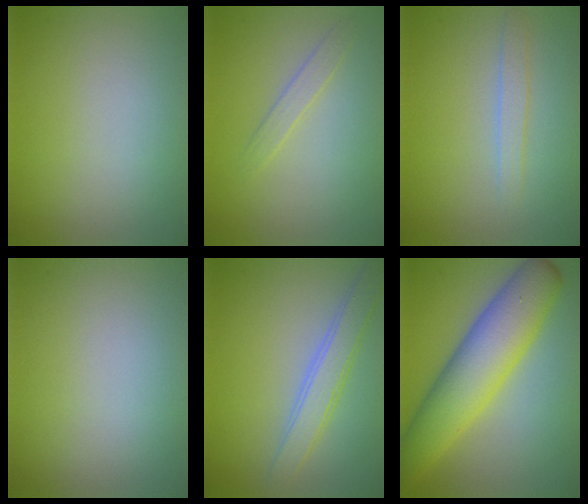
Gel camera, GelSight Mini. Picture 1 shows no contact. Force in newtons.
{"total": 1.2, "press": 1.2, "slide": 0.1}
{"total": 1.5, "press": 1.4, "slide": 0.1}
{"total": 0.0}
{"total": 3.3, "press": 3.3, "slide": 0.2}
{"total": 8.3, "press": 8.3, "slide": 0.1}